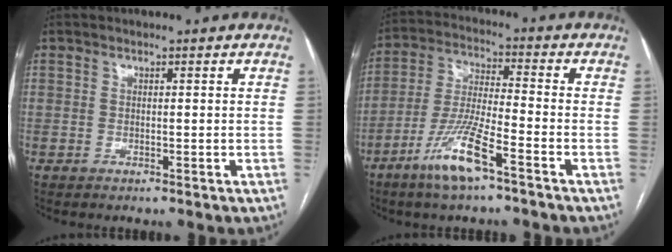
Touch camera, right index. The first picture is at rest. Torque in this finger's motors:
{"motor_torque": [0.79, -0.67, 0.26, 0.14]}